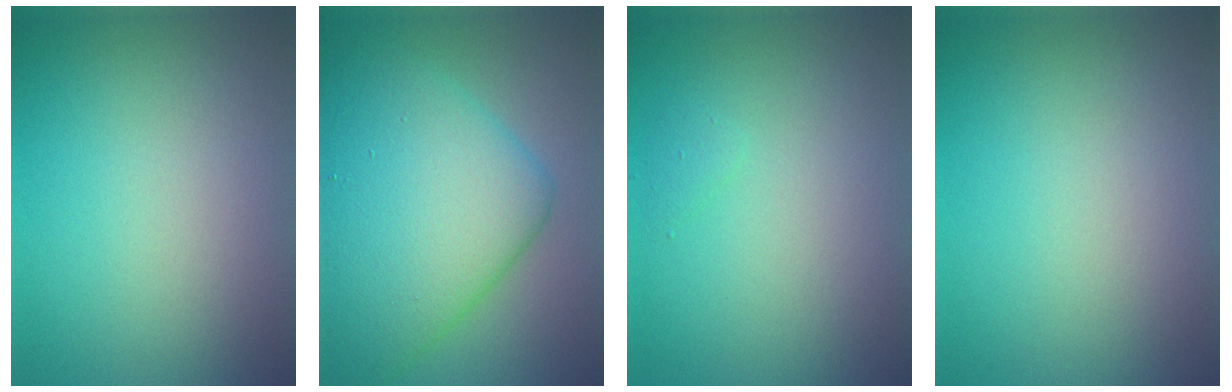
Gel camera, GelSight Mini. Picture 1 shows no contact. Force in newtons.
{"total": 10.7, "press": 10.7, "slide": 0.2}
{"total": 0.5, "press": 0.5, "slide": 0.0}
{"total": 0.0}